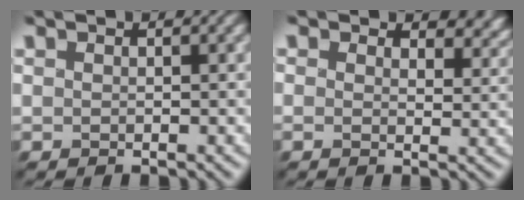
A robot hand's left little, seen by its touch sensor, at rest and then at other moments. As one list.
[{"total": 5.1, "force": [3.9, 2.3, 2.2], "torque": [-0.045, -0.005, 0.043]}]